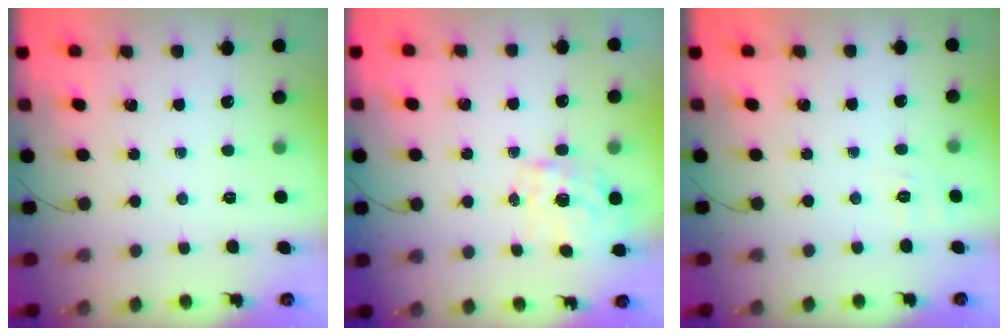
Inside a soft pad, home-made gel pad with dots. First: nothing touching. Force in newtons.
{"total": 0.9, "press": 0.7, "slide": 0.6}
{"total": 1.9, "press": 0.3, "slide": 1.9}